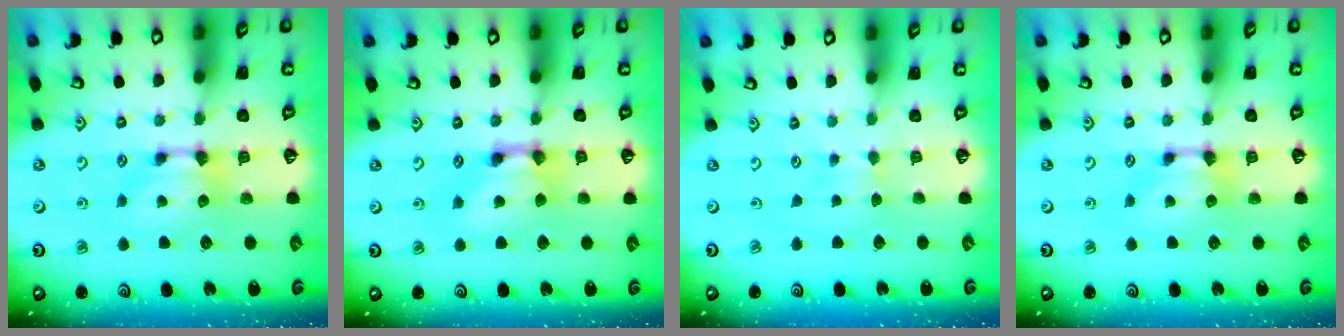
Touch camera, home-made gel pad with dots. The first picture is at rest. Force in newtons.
{"total": 2.5, "press": 2.5, "slide": 0.2}
{"total": 3.1, "press": 3.1, "slide": 0.4}
{"total": 0.0}